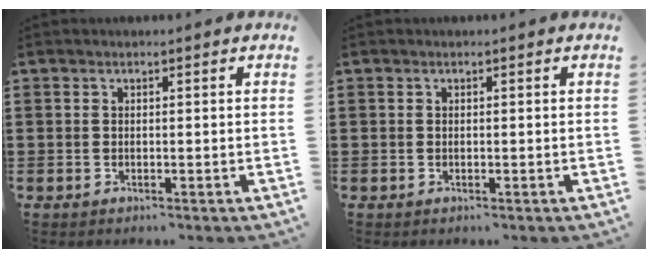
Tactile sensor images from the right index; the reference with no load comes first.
{"total": 0.0}